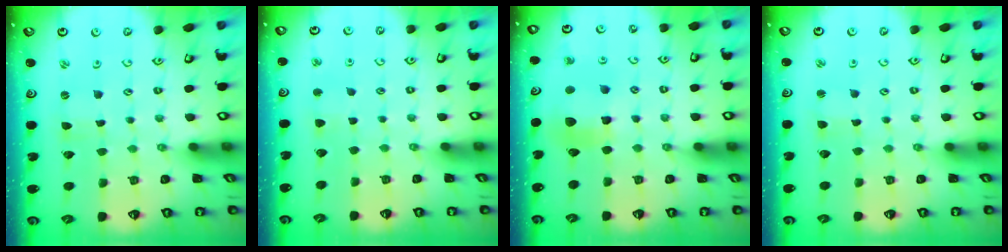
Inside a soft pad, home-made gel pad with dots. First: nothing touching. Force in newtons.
{"total": 2.5, "press": 2.5, "slide": 0.5}
{"total": 8.8, "press": 8.7, "slide": 1.3}
{"total": 2.3, "press": 2.3, "slide": 0.4}